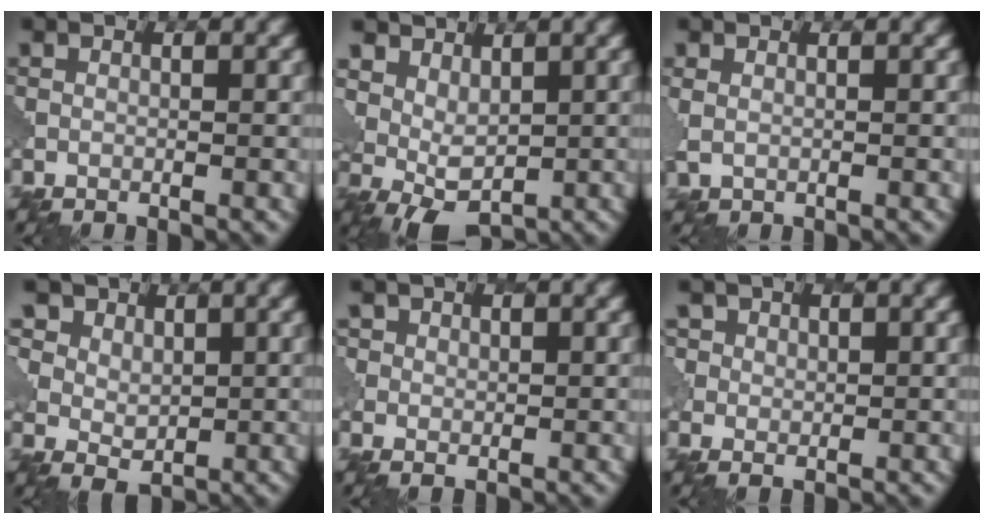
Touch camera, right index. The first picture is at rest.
{"total": 4.7, "force": [2.1, 3.1, 2.9], "torque": [-0.046, 0.000, 0.033]}
{"total": 1.2, "force": [0.4, 0.8, 0.8], "torque": [-0.020, -0.002, 0.011]}
{"total": 8.1, "force": [4.3, 5.9, 3.6], "torque": [-0.077, 0.008, 0.060]}
{"total": 2.0, "force": [0.7, 1.8, 0.7], "torque": [-0.018, 0.000, 0.012]}
{"total": 3.1, "force": [1.3, 2.6, 1.2], "torque": [-0.034, 0.002, 0.025]}